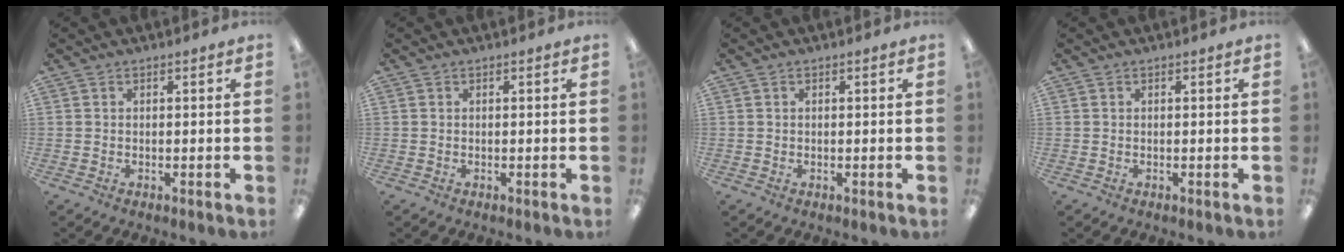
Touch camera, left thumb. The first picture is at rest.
{"total": 0.0}
{"total": 0.0}
{"total": 0.0}